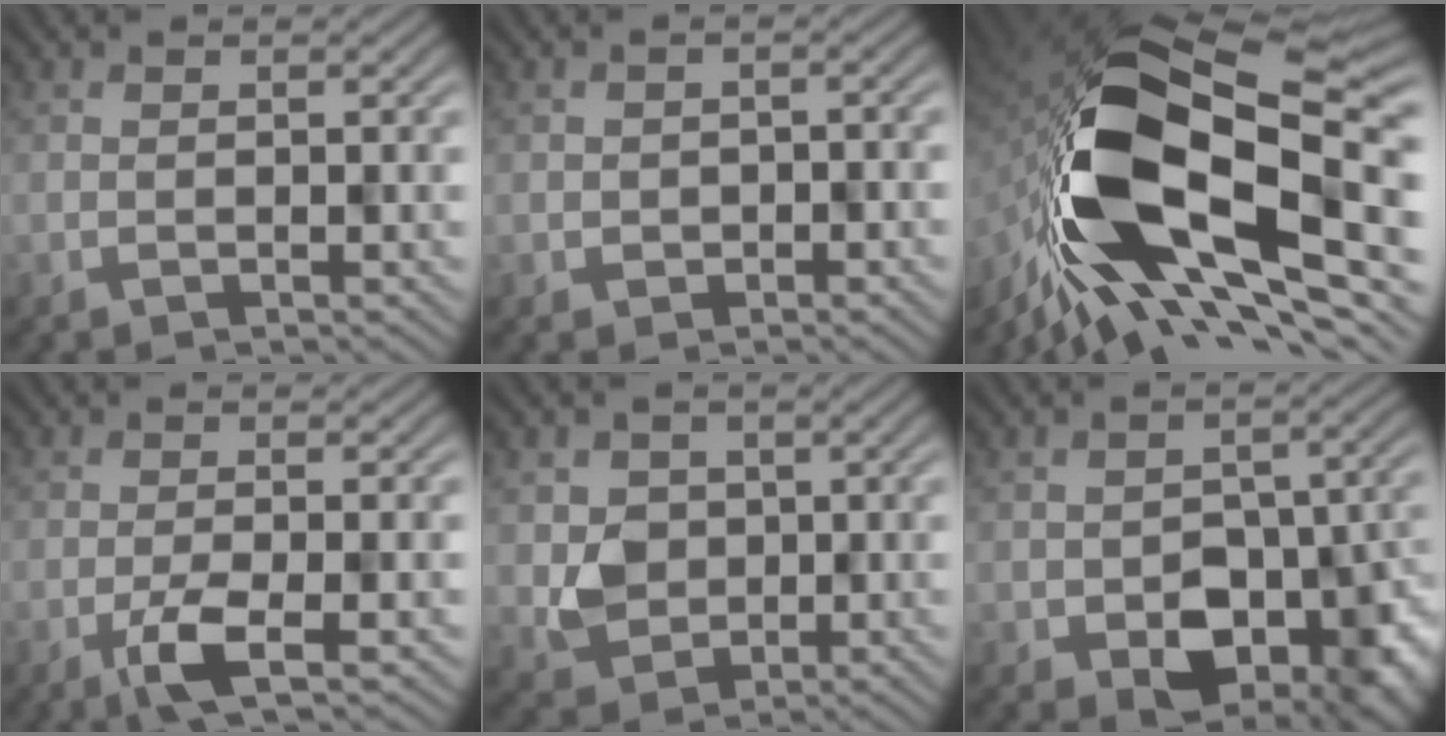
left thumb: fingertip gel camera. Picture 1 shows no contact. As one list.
[{"total": 1.9, "force": [-0.5, 1.8, 0.0], "torque": [0.008, -0.007, -0.009]}, {"total": 18.0, "force": [-4.6, 10.1, 14.2], "torque": [-0.263, -0.009, -0.082]}, {"total": 3.5, "force": [-1.7, 1.0, 2.8], "torque": [-0.057, -0.001, -0.032]}, {"total": 4.0, "force": [1.2, 3.8, -0.3], "torque": [-0.004, -0.014, 0.018]}, {"total": 10.2, "force": [-3.8, 7.2, 6.1], "torque": [-0.081, -0.037, -0.048]}]